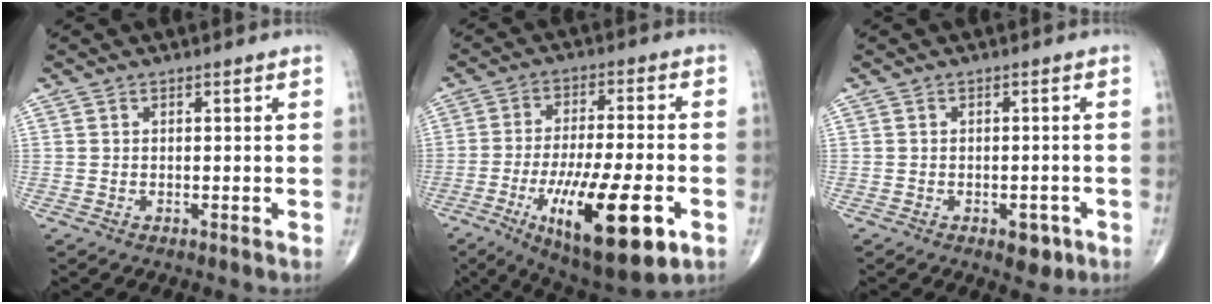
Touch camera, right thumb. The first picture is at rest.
{"total": 20.0, "force": [-7.4, 5.8, 17.7], "torque": [-0.301, 0.002, -0.109]}
{"total": 3.4, "force": [-1.7, 2.0, 2.3], "torque": [-0.012, 0.007, -0.016]}